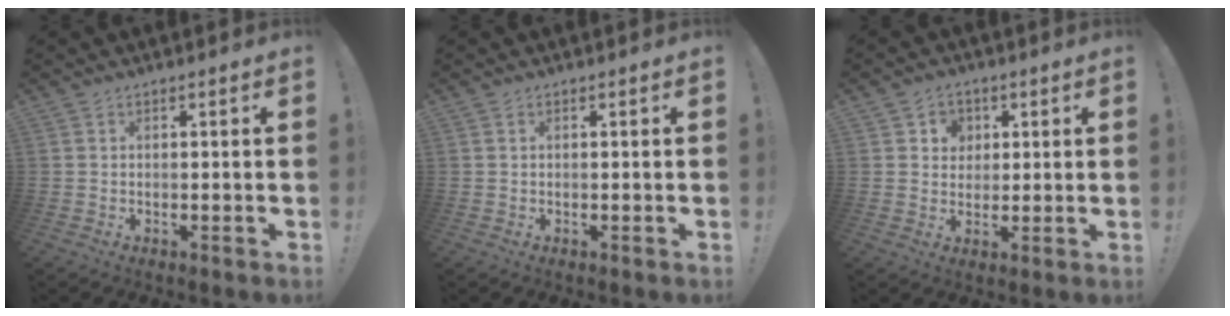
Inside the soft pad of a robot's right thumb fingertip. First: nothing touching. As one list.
[{"total": 0.0}, {"total": 5.5, "force": [1.9, 5.0, 1.2], "torque": [-0.012, -0.008, 0.034]}]